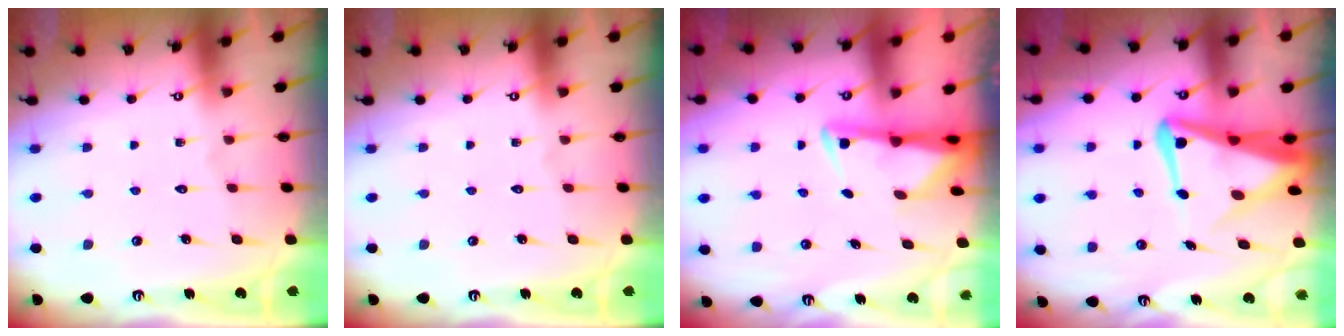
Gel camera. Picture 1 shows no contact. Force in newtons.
{"total": 0.0}
{"total": 2.9, "press": 2.8, "slide": 0.7}
{"total": 9.8, "press": 9.8, "slide": 1.1}